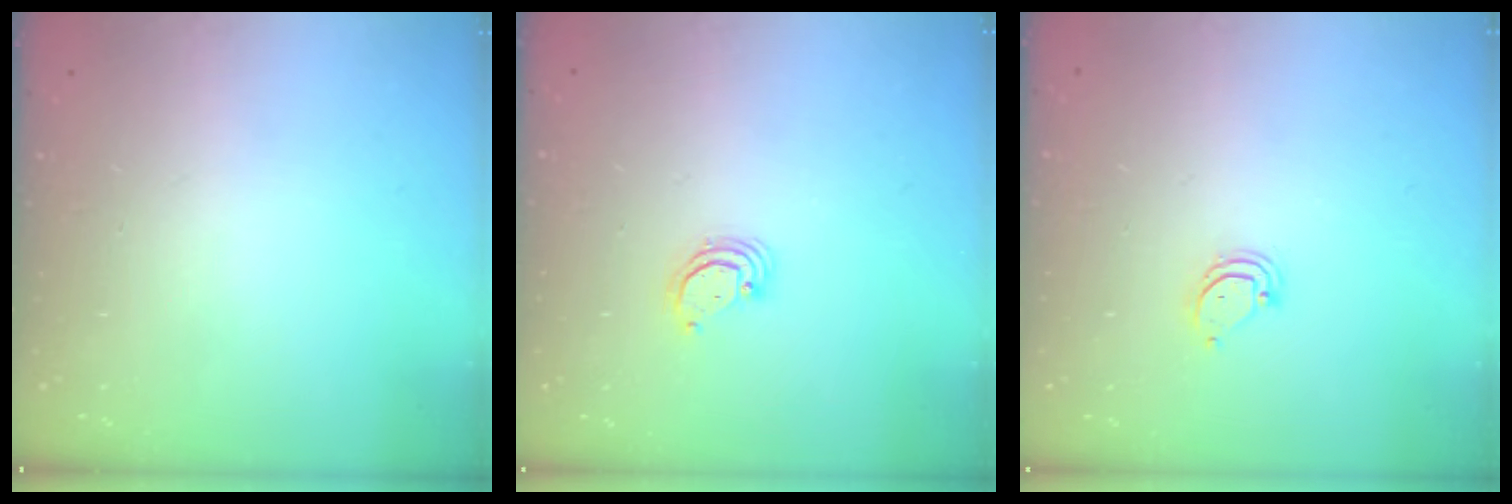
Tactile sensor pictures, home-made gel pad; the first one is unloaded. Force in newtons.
{"total": 3.1, "press": 3.1, "slide": 0.3}
{"total": 3.4, "press": 3.4, "slide": 0.4}